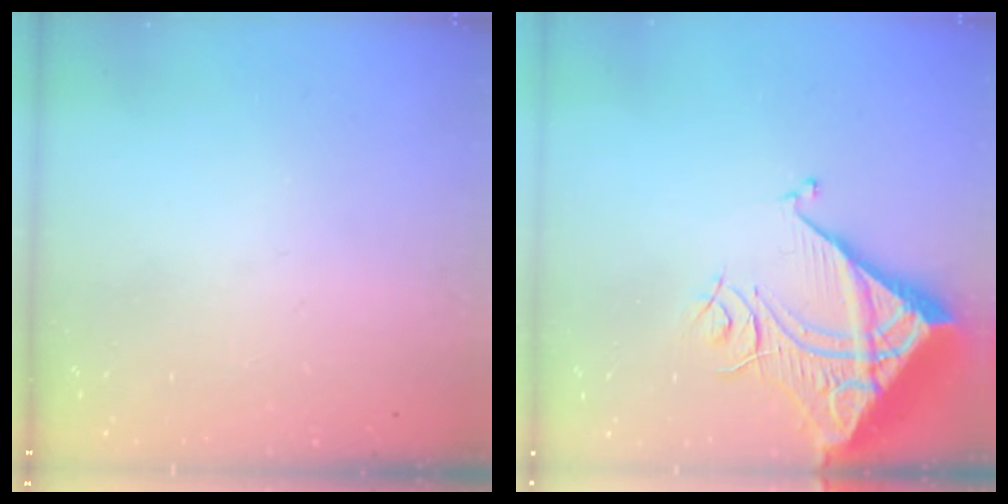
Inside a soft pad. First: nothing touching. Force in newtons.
{"total": 10.3, "press": 10.3, "slide": 1.3}